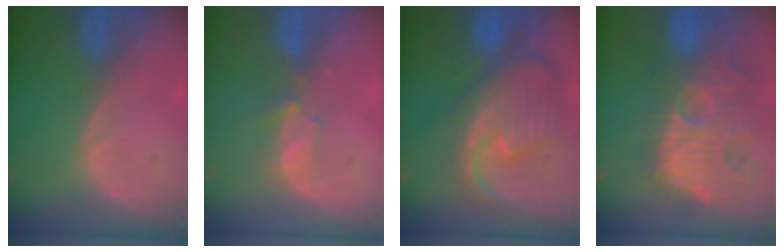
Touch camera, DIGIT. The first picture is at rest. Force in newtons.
{"total": 3.0, "press": 2.9, "slide": 0.8}
{"total": 12.4, "press": 10.7, "slide": 6.3}
{"total": 14.4, "press": 12.6, "slide": 7.1}